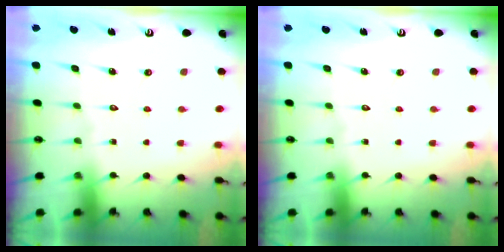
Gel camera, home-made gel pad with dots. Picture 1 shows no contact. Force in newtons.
{"total": 0.0}